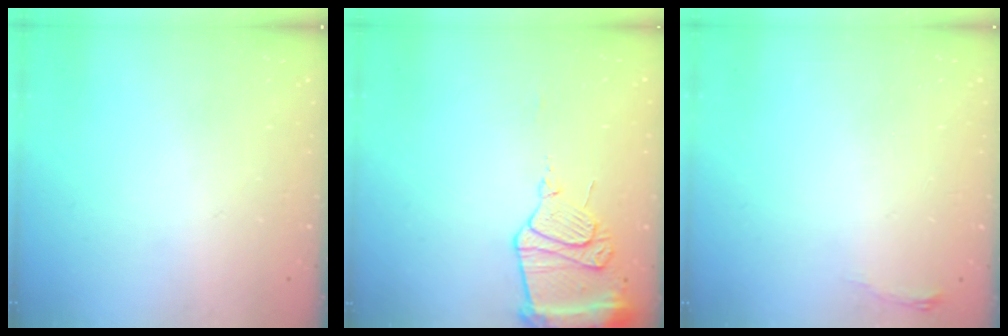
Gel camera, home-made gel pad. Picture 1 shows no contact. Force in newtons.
{"total": 13.3, "press": 13.2, "slide": 1.4}
{"total": 3.6, "press": 3.6, "slide": 0.5}